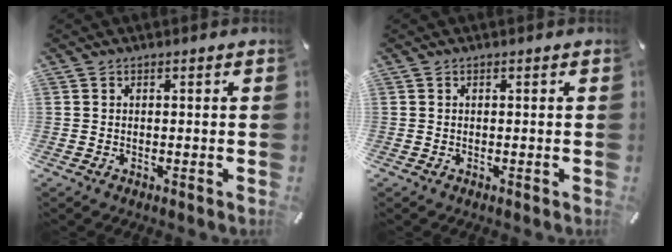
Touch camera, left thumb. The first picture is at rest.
{"total": 0.0}